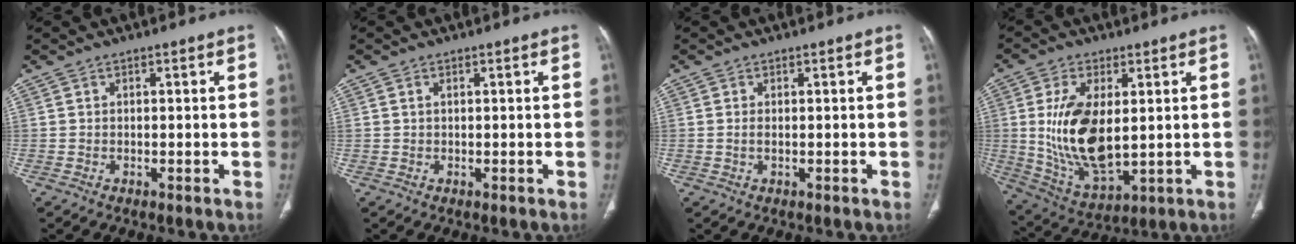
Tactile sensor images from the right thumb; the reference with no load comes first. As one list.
[{"total": 0.6, "force": [0.2, 0.4, 0.4], "torque": [-0.010, 0.003, 0.006]}, {"total": 1.0, "force": [0.0, 0.4, 0.9], "torque": [-0.021, -0.001, 0.002]}, {"total": 15.5, "force": [1.4, 7.9, 13.3], "torque": [-0.250, -0.021, 0.044]}]